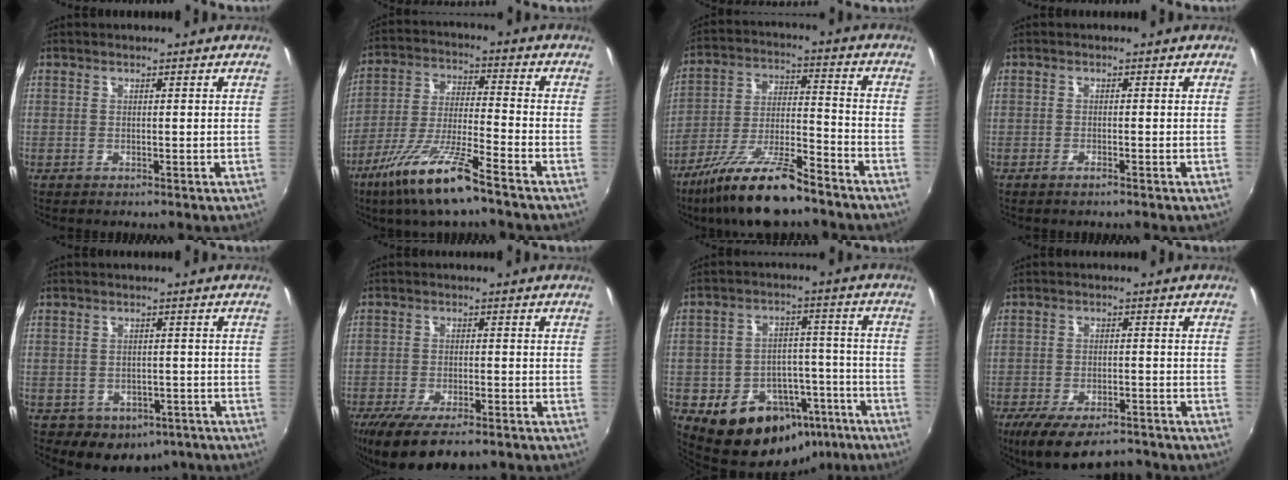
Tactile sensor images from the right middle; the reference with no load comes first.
{"total": 12.9, "force": [-8.5, 1.1, 9.7], "torque": [-0.203, -0.022, -0.160]}
{"total": 15.1, "force": [-11.5, 2.9, 9.4], "torque": [-0.191, -0.019, -0.206]}
{"total": 3.1, "force": [-2.2, 0.6, 2.1], "torque": [-0.051, -0.005, -0.045]}
{"total": 8.8, "force": [-4.6, 6.7, 3.4], "torque": [-0.078, 0.000, -0.038]}
{"total": 13.0, "force": [-9.4, 4.2, 8.0], "torque": [-0.169, -0.044, -0.153]}
{"total": 16.9, "force": [-10.3, 11.2, 7.3], "torque": [-0.142, 0.034, -0.120]}
{"total": 12.1, "force": [-10.3, 1.8, 6.1], "torque": [-0.134, -0.032, -0.176]}